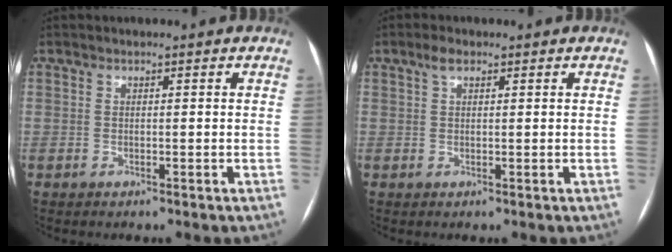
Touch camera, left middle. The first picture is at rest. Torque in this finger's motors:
{"motor_torque": [0.29, -0.27, 0.19, 0.03]}